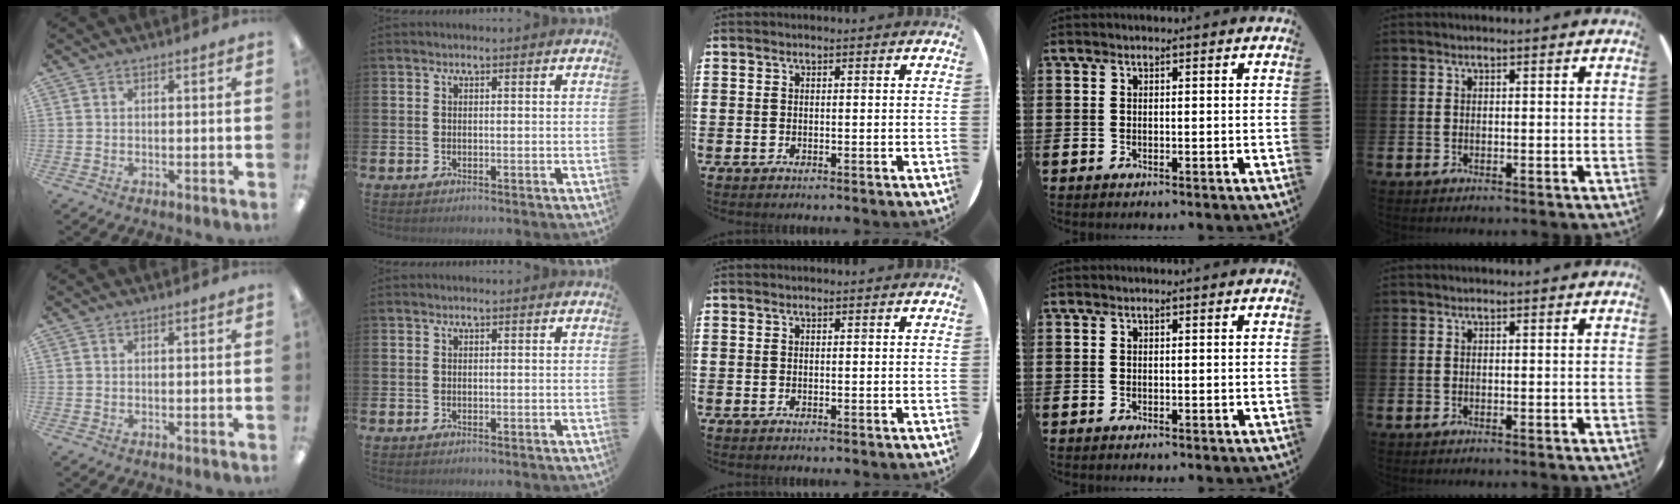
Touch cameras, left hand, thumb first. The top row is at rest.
{}